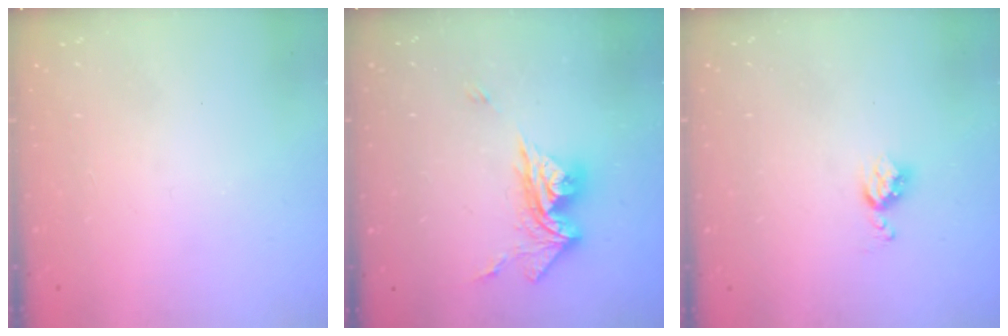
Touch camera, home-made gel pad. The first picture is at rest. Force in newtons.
{"total": 12.0, "press": 11.9, "slide": 1.5}
{"total": 4.3, "press": 4.3, "slide": 0.5}